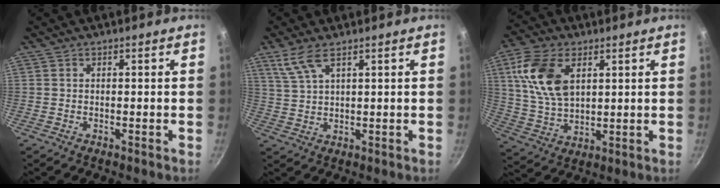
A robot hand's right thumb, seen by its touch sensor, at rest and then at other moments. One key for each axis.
{"total": 5.2, "fx": 3.3, "fy": 1.6, "fz": 3.7, "tx": -0.081, "ty": -0.011, "tz": 0.076}
{"total": 13.8, "fx": 4.6, "fy": 8.3, "fz": 10.1, "tx": -0.181, "ty": -0.014, "tz": 0.093}